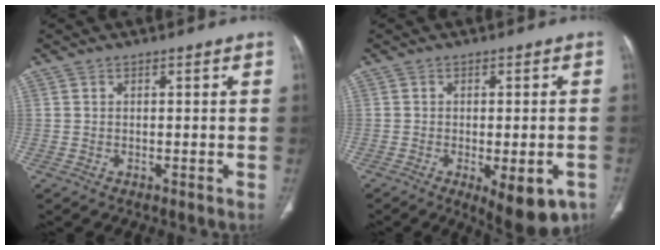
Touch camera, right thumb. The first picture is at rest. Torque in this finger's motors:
{"motor_torque": [-0.56, 0.56, -0.39, 0.00, -0.04]}